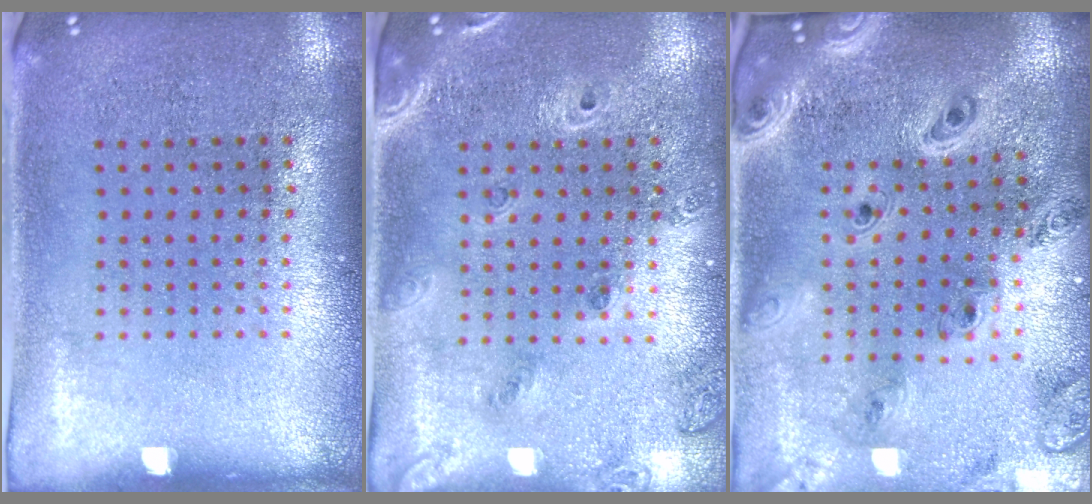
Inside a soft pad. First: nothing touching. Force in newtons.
{"total": 1.5, "press": 1.4, "slide": 0.6}
{"total": 2.6, "press": 2.3, "slide": 1.2}